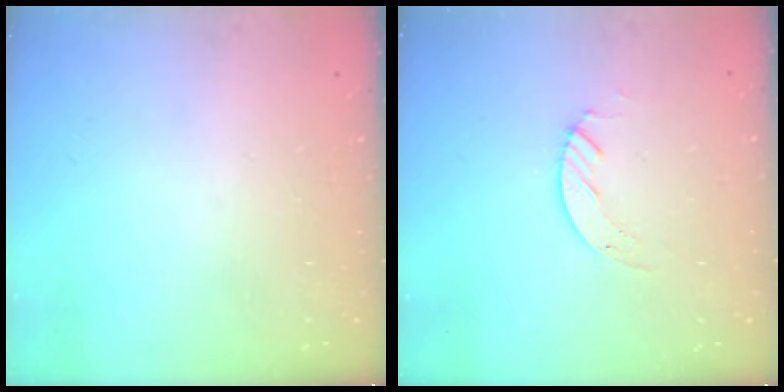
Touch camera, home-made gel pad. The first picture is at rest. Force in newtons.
{"total": 2.7, "press": 2.7, "slide": 0.2}